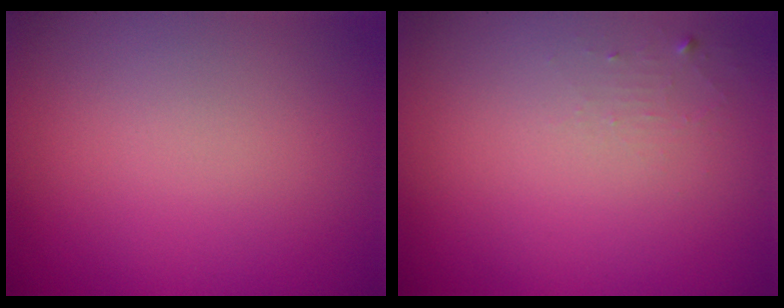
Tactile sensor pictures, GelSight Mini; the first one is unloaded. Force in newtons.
{"total": 1.0, "press": 1.0, "slide": 0.1}